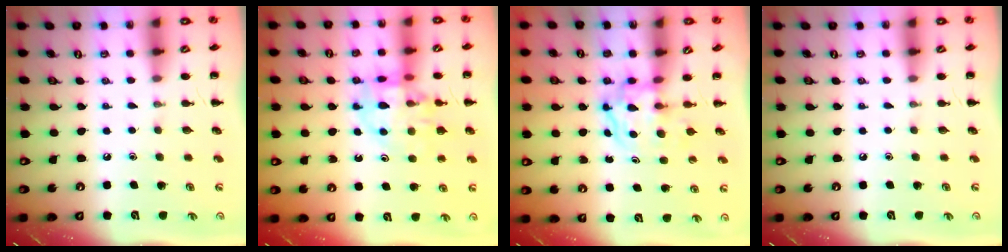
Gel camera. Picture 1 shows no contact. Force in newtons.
{"total": 13.4, "press": 13.1, "slide": 2.7}
{"total": 3.7, "press": 3.7, "slide": 0.4}
{"total": 0.0}